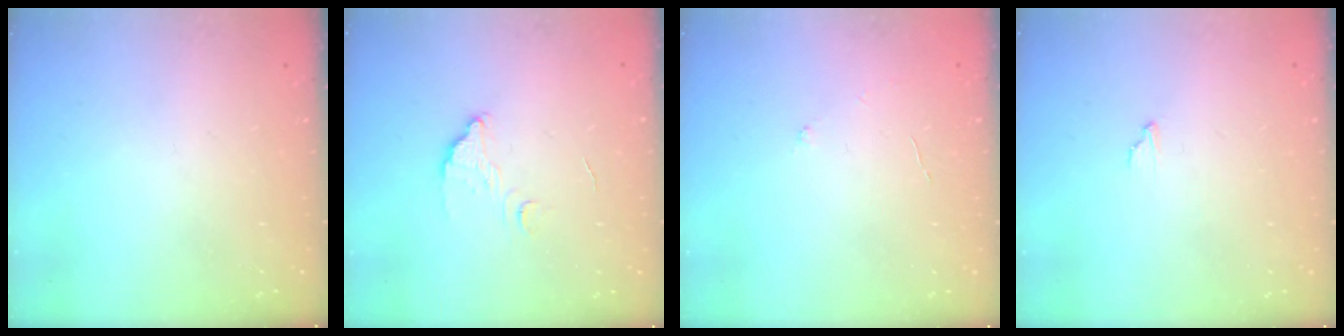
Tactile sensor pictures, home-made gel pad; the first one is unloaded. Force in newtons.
{"total": 3.6, "press": 3.6, "slide": 0.2}
{"total": 2.8, "press": 2.8, "slide": 0.3}
{"total": 2.3, "press": 2.3, "slide": 0.1}